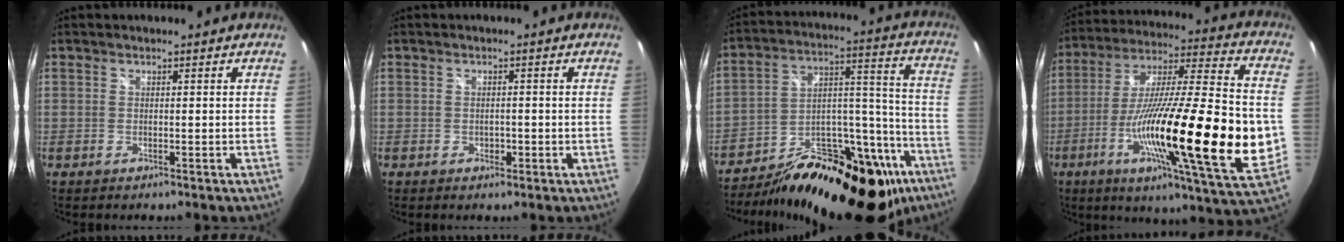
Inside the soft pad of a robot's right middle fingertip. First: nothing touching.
{"total": 1.9, "force": [-0.5, 1.3, 1.3], "torque": [-0.019, -0.002, -0.007]}
{"total": 30.1, "force": [-19.4, 14.0, 18.2], "torque": [-0.264, 0.036, -0.269]}
{"total": 31.4, "force": [-7.5, 4.0, 30.2], "torque": [-0.506, -0.052, -0.122]}